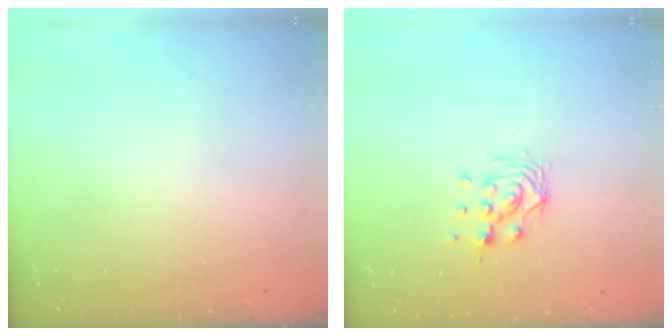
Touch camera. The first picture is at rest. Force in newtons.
{"total": 7.9, "press": 7.8, "slide": 0.6}